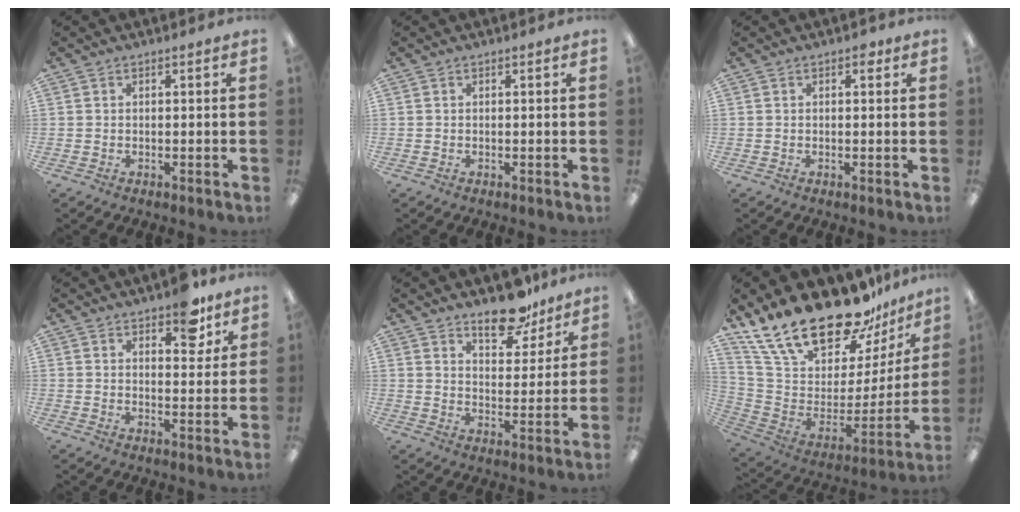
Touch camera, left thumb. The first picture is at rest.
{"total": 0.0}
{"total": 1.6, "force": [0.8, 0.9, 1.1], "torque": [-0.007, -0.002, 0.009]}
{"total": 7.3, "force": [5.4, 3.2, 3.7], "torque": [-0.030, -0.031, 0.089]}
{"total": 11.2, "force": [9.0, 4.7, 4.9], "torque": [-0.049, -0.061, 0.157]}
{"total": 26.6, "force": [20.9, 9.6, 13.5], "torque": [-0.239, -0.150, 0.376]}